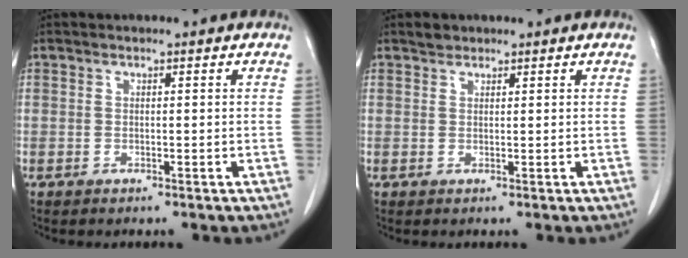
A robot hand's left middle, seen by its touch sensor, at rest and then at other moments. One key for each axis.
{"total": 1.2, "fx": 1.1, "fy": 0.6, "fz": 0.2, "tx": -0.005, "ty": 0.002, "tz": 0.018}